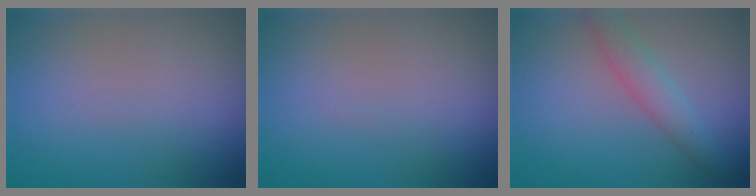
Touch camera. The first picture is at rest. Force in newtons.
{"total": 0.0}
{"total": 2.9, "press": 2.9, "slide": 0.1}